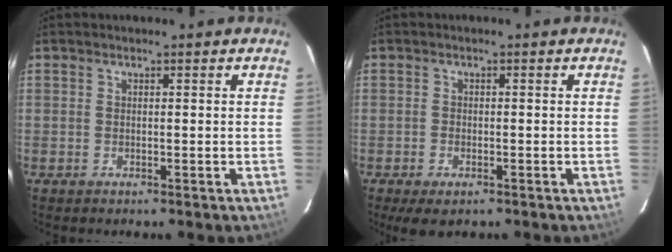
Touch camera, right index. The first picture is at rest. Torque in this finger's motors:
{"motor_torque": [0.41, -0.14, 0.07, 0.01]}